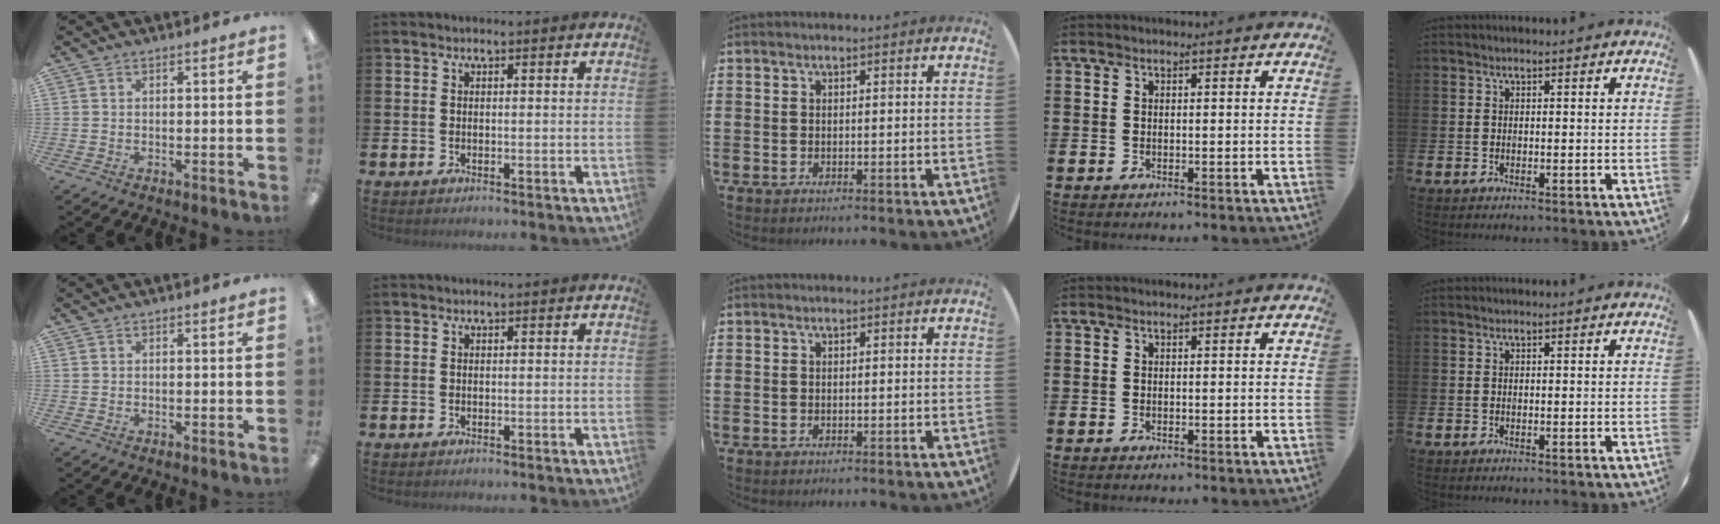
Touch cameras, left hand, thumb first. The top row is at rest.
{}